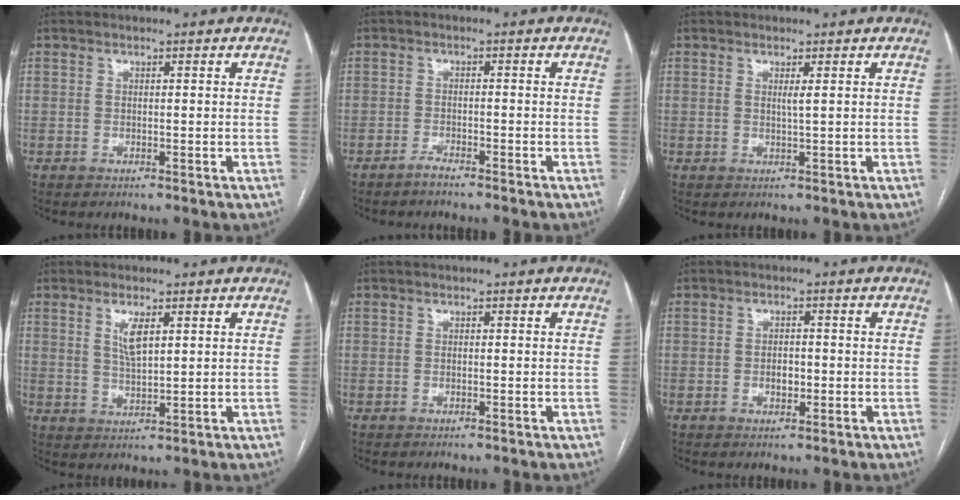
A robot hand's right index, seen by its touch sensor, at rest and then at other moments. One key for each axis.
{"total": 2.0, "fx": -1.8, "fy": 0.0, "fz": 0.8, "tx": -0.021, "ty": -0.002, "tz": -0.030}
{"total": 1.1, "fx": 0.4, "fy": -0.2, "fz": 1.0, "tx": -0.024, "ty": -0.002, "tz": 0.007}
{"total": 4.0, "fx": 1.7, "fy": 1.0, "fz": 3.5, "tx": -0.073, "ty": -0.002, "tz": 0.037}
{"total": 0.0}
{"total": 2.1, "fx": -0.6, "fy": 1.2, "fz": 1.7, "tx": -0.026, "ty": 0.004, "tz": -0.006}